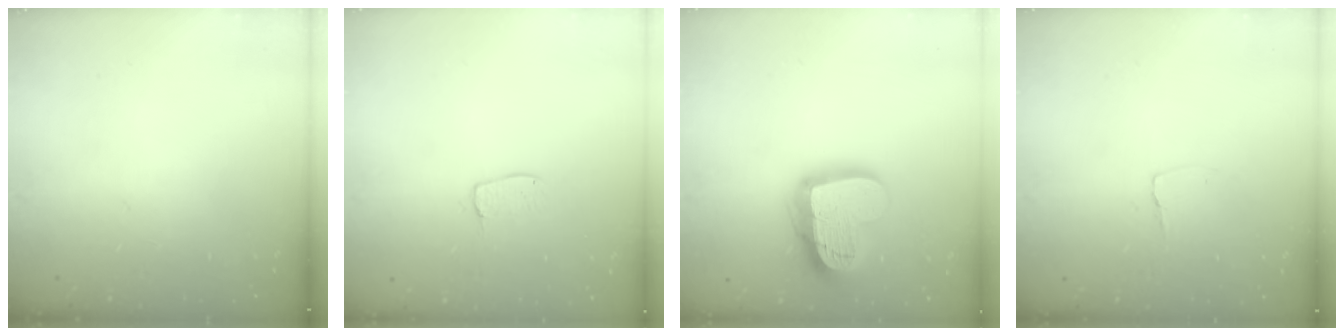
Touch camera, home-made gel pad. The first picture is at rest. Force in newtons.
{"total": 4.5, "press": 4.5, "slide": 0.3}
{"total": 21.4, "press": 21.3, "slide": 2.1}
{"total": 2.9, "press": 2.9, "slide": 0.3}